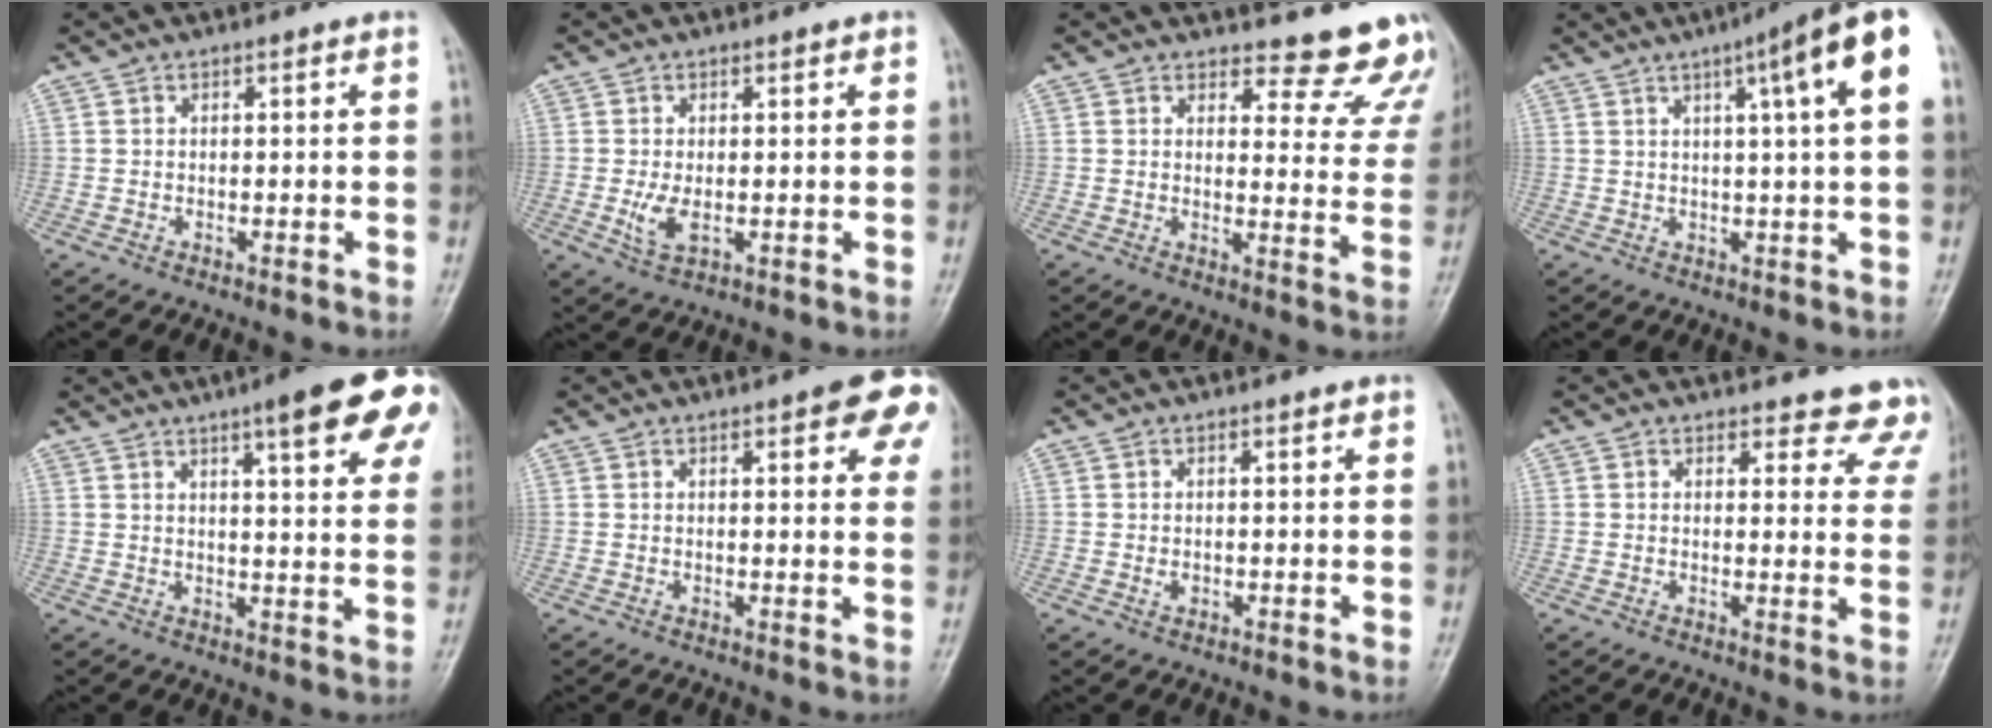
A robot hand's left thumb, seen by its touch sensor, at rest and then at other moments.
{"total": 3.5, "force": [-0.2, 2.0, 2.9], "torque": [-0.060, -0.011, 0.000]}
{"total": 12.7, "force": [12.2, 3.6, 0.8], "torque": [0.041, -0.128, 0.114]}
{"total": 11.6, "force": [4.1, 0.5, 10.8], "torque": [-0.155, 0.013, 0.050]}
{"total": 15.9, "force": [8.6, 3.5, 12.9], "torque": [-0.143, -0.025, 0.102]}
{"total": 9.8, "force": [4.6, 3.2, 8.0], "torque": [-0.061, -0.010, 0.046]}
{"total": 0.9, "force": [0.0, 0.8, 0.4], "torque": [-0.002, -0.001, 0.002]}
{"total": 9.8, "force": [9.2, 3.3, 0.0], "torque": [0.060, -0.059, 0.070]}